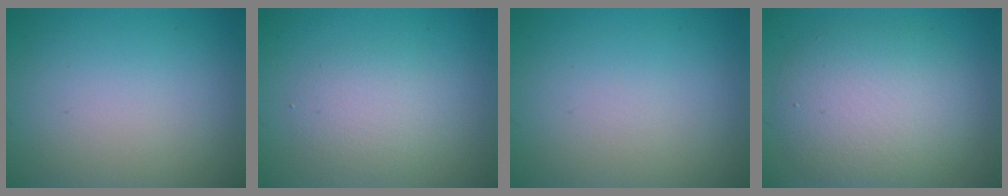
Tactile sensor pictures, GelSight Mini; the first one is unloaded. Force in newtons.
{"total": 2.4, "press": 2.4, "slide": 0.2}
{"total": 0.0}
{"total": 6.5, "press": 6.5, "slide": 0.6}